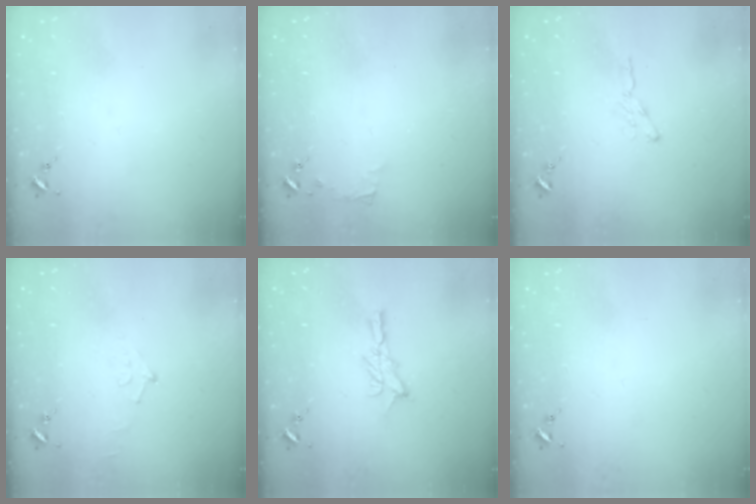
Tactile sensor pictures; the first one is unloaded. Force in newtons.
{"total": 3.8, "press": 3.7, "slide": 0.4}
{"total": 4.0, "press": 4.0, "slide": 0.4}
{"total": 5.2, "press": 5.2, "slide": 0.6}
{"total": 7.6, "press": 7.6, "slide": 0.1}
{"total": 0.0}